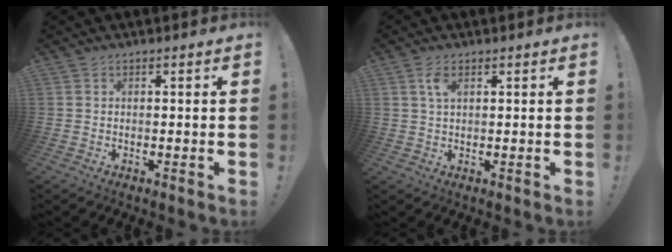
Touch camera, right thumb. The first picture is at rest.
{"total": 3.6, "force": [1.5, 1.6, 2.9], "torque": [-0.047, -0.003, 0.023]}